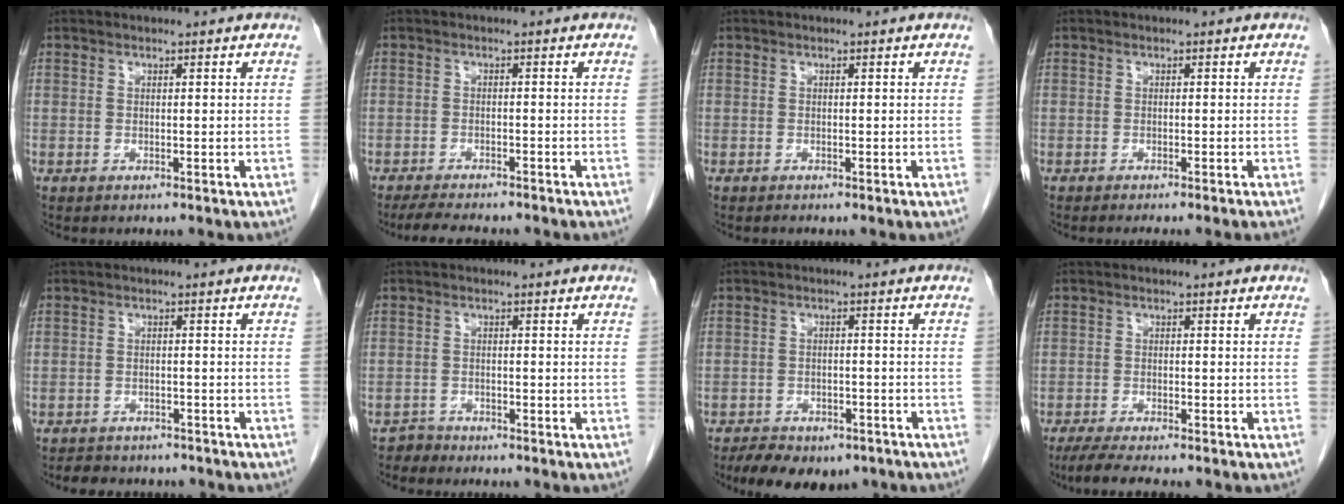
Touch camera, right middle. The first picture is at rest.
{"total": 7.1, "force": [-6.3, 1.3, 3.1], "torque": [-0.049, -0.014, -0.095]}
{"total": 0.0}
{"total": 3.9, "force": [-3.4, -0.6, 1.8], "torque": [-0.013, -0.002, -0.046]}
{"total": 6.2, "force": [-5.5, 2.4, 1.5], "torque": [-0.026, 0.002, -0.068]}
{"total": 1.4, "force": [-1.2, 0.3, -0.7], "torque": [0.015, -0.002, -0.024]}
{"total": 9.9, "force": [-7.5, 4.7, 4.5], "torque": [-0.065, 0.001, -0.105]}
{"total": 6.1, "force": [-5.0, 0.4, 3.4], "torque": [-0.056, -0.017, -0.081]}